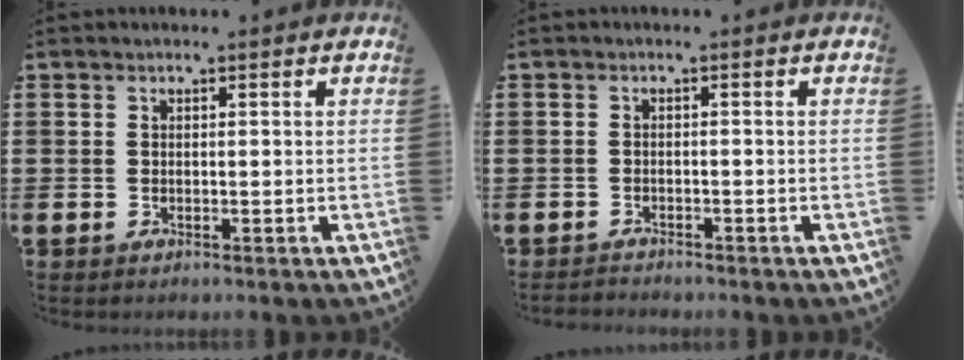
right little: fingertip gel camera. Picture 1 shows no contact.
{"total": 0.9, "force": [-0.9, 0.0, -0.1], "torque": [-0.001, 0.001, -0.020]}